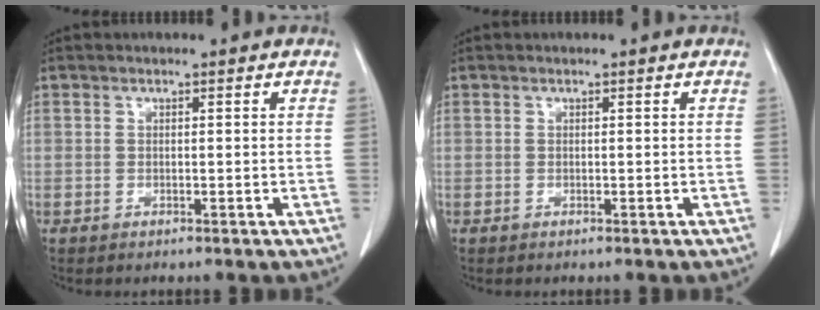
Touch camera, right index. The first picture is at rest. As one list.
[{"total": 0.0}]